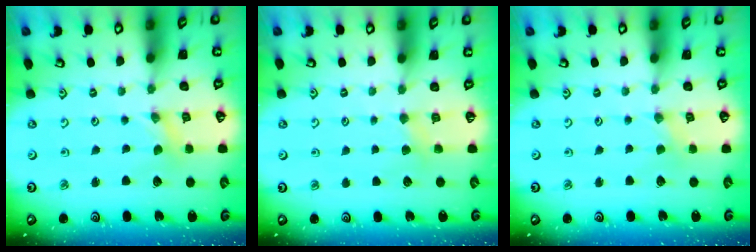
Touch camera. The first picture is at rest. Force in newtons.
{"total": 3.5, "press": 3.5, "slide": 0.5}
{"total": 0.0}